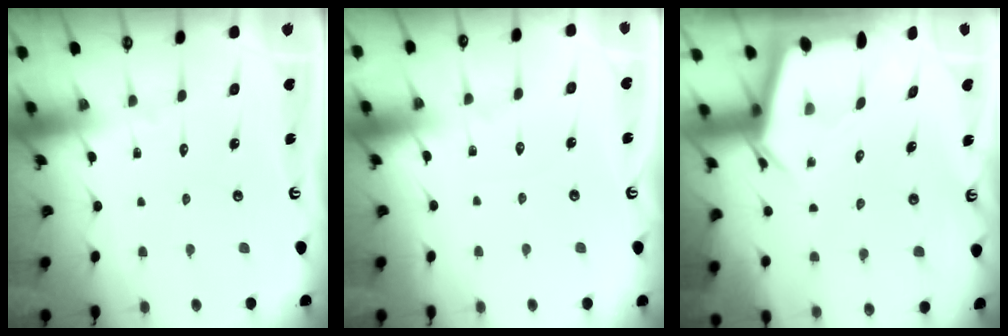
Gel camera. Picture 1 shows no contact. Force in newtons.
{"total": 4.3, "press": 4.3, "slide": 0.5}
{"total": 4.4, "press": 4.4, "slide": 0.5}